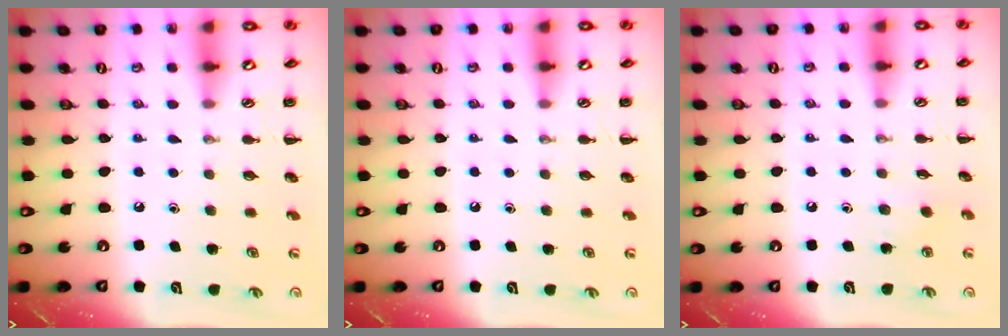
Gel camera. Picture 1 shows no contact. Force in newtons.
{"total": 0.0}
{"total": 3.0, "press": 2.9, "slide": 0.9}